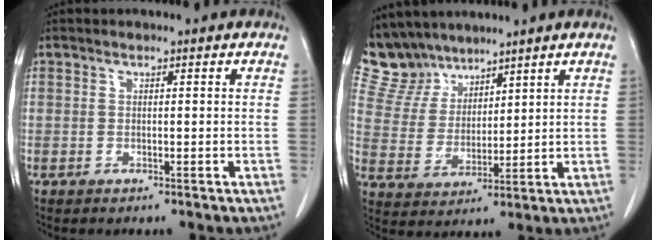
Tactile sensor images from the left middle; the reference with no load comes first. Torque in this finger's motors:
{"motor_torque": [0.02, -0.09, -0.08, -0.07]}